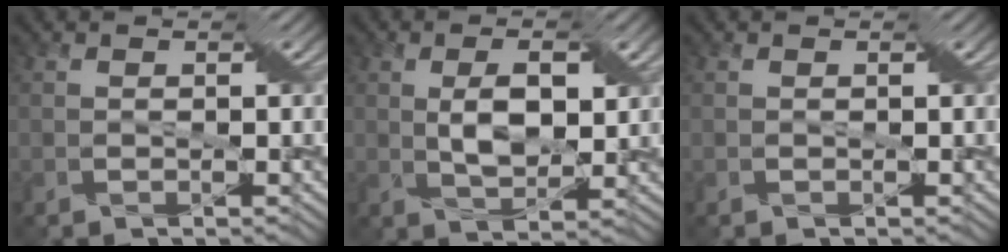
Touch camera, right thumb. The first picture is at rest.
{"total": 3.9, "force": [1.3, 1.7, 3.3], "torque": [-0.060, -0.001, 0.025]}
{"total": 0.0}